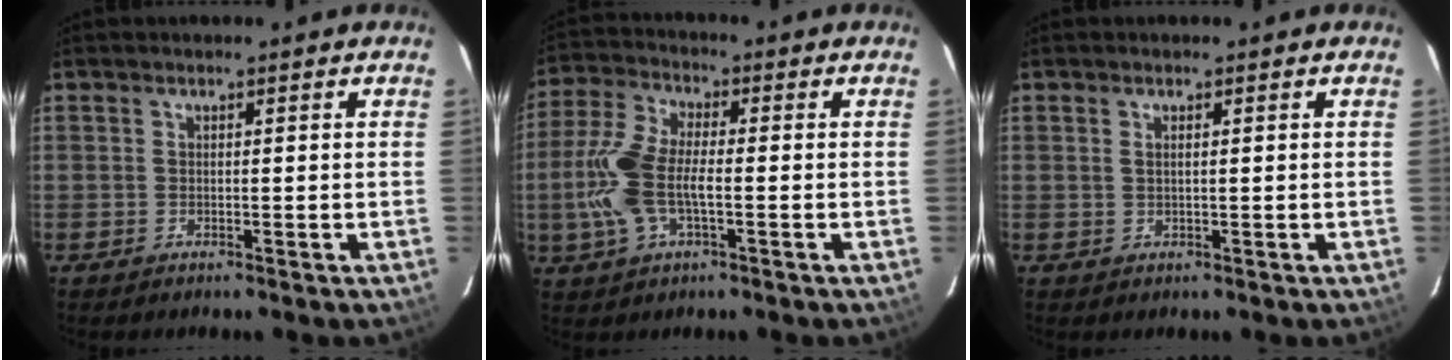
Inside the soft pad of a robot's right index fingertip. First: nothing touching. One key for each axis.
{"total": 11.2, "fx": -2.1, "fy": 4.7, "fz": 10.0, "tx": -0.231, "ty": 0.006, "tz": -0.045}
{"total": 0.6, "fx": 0.2, "fy": 0.0, "fz": 0.6, "tx": -0.012, "ty": 0.002, "tz": 0.004}